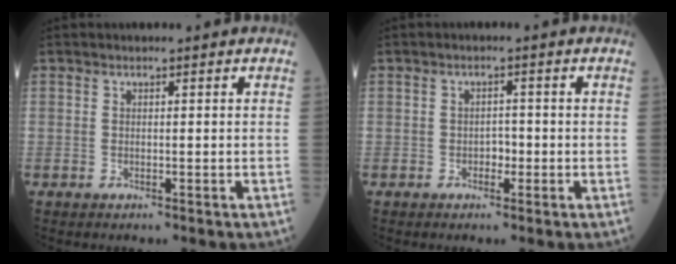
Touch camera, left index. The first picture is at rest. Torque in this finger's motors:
{"motor_torque": [0.12, 0.15, -0.02, 0.00]}